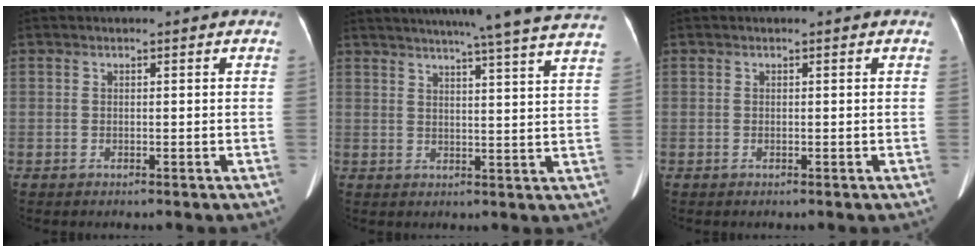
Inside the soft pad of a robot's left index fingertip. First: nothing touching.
{"total": 22.5, "force": [20.0, -1.3, 10.2], "torque": [-0.157, -0.028, 0.241]}
{"total": 0.0}